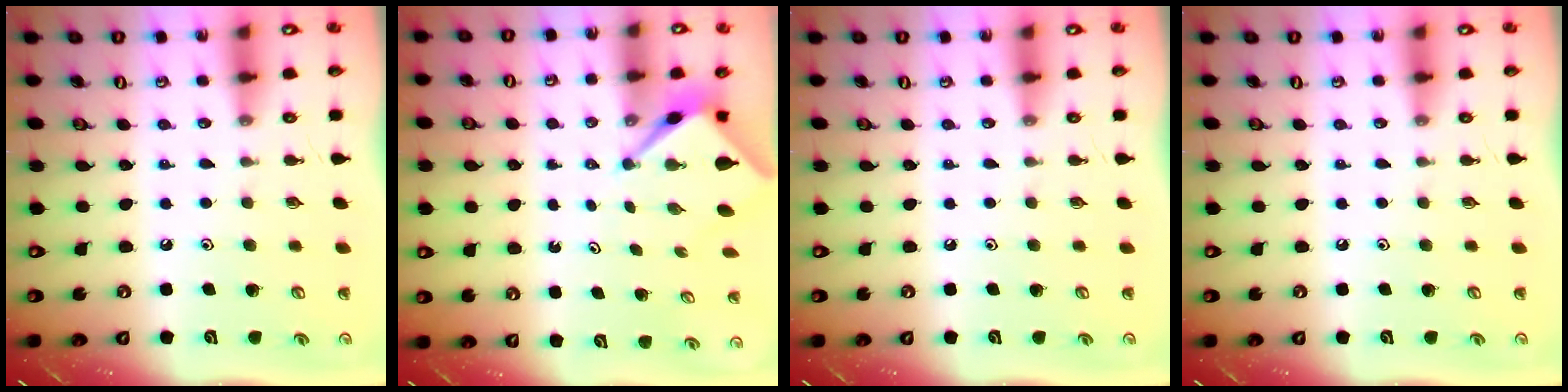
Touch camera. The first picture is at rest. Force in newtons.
{"total": 3.0, "press": 3.0, "slide": 0.1}
{"total": 0.0}
{"total": 0.0}